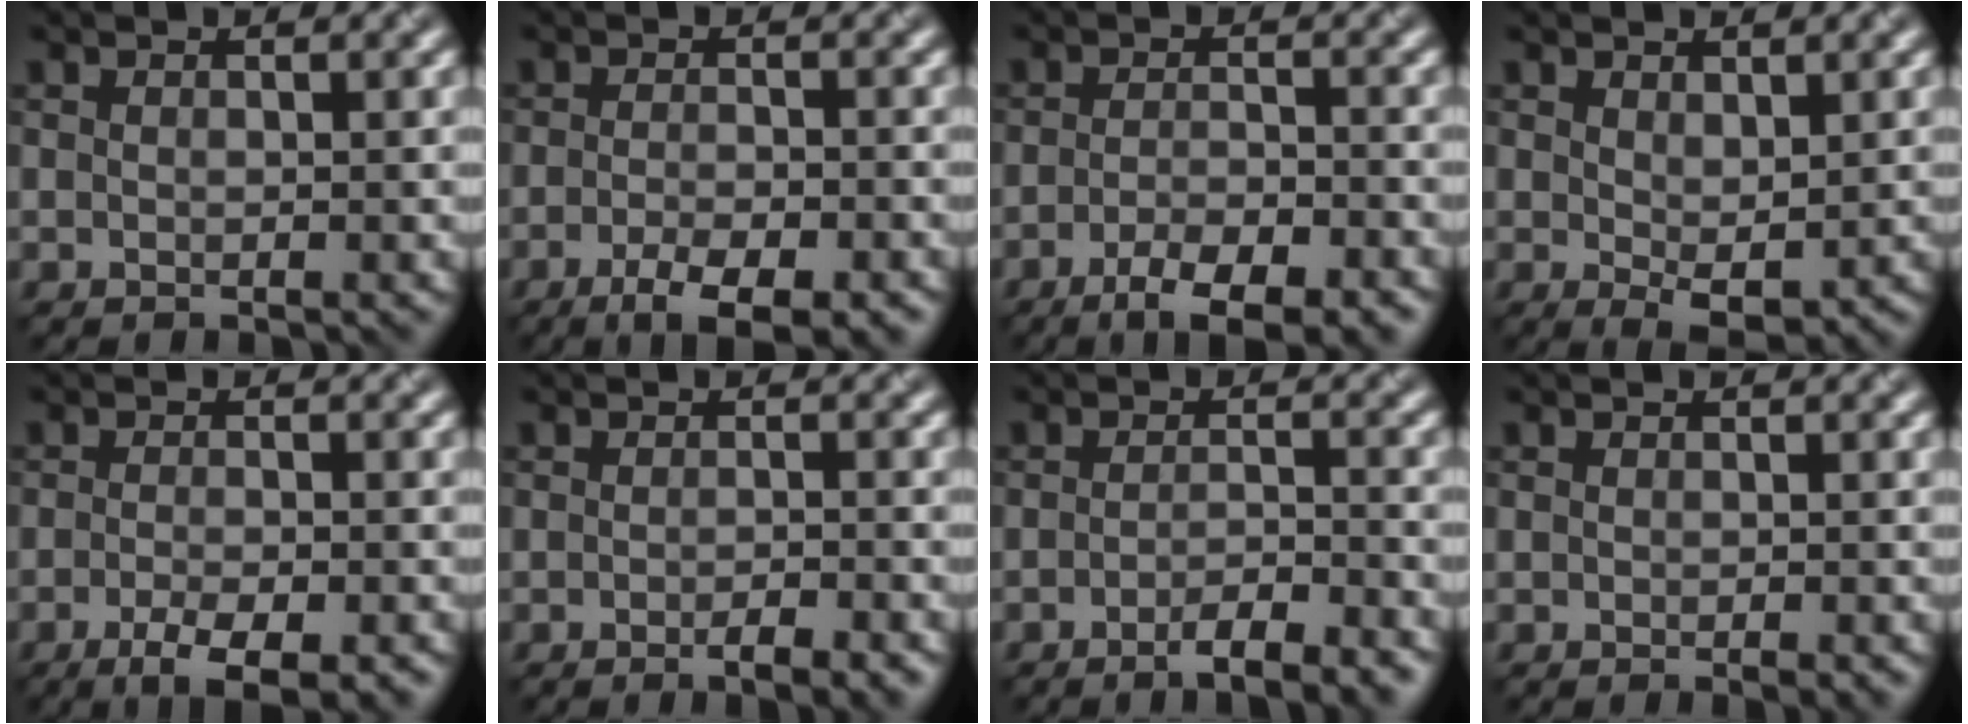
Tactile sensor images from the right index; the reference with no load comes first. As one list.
[{"total": 4.9, "force": [-2.9, 1.3, 3.7], "torque": [-0.063, -0.007, -0.045]}, {"total": 5.3, "force": [-3.5, 1.5, 3.8], "torque": [-0.063, -0.004, -0.055]}, {"total": 2.2, "force": [0.4, 1.0, 1.9], "torque": [-0.031, -0.009, 0.013]}, {"total": 4.5, "force": [-2.5, 1.2, 3.5], "torque": [-0.063, -0.008, -0.039]}, {"total": 2.5, "force": [-1.4, 0.5, 2.0], "torque": [-0.027, -0.001, -0.023]}, {"total": 3.9, "force": [-2.4, 0.9, 2.8], "torque": [-0.040, 0.001, -0.042]}, {"total": 1.0, "force": [-0.5, 0.1, 0.9], "torque": [-0.011, -0.004, -0.007]}]